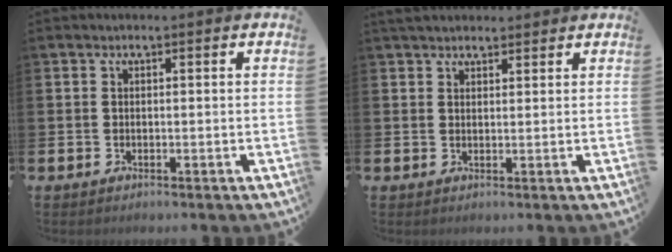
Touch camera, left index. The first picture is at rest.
{"total": 2.8, "force": [2.6, 0.9, 0.5], "torque": [-0.007, -0.007, 0.047]}